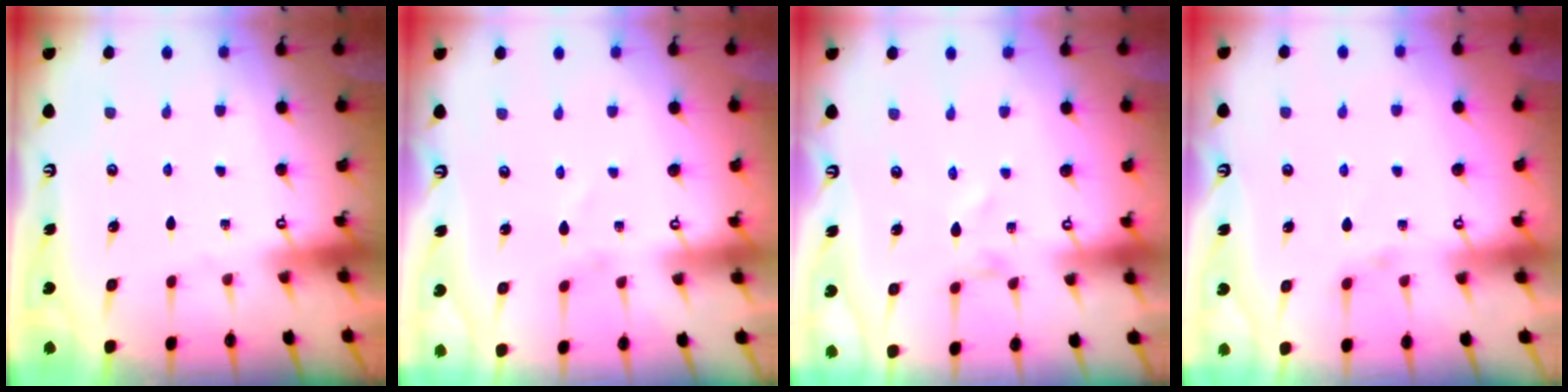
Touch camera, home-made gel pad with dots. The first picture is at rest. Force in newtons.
{"total": 1.1, "press": 1.1, "slide": 0.1}
{"total": 0.0}
{"total": 2.5, "press": 2.5, "slide": 0.4}